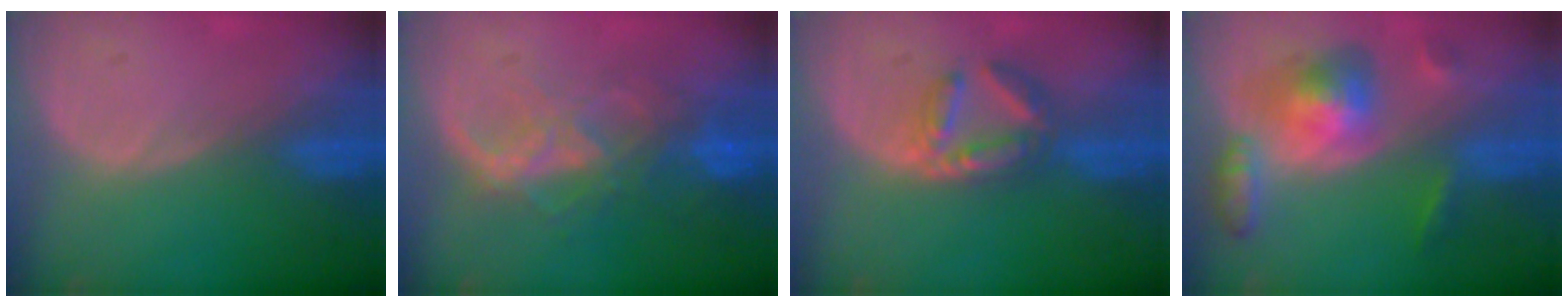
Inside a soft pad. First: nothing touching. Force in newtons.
{"total": 8.9, "press": 7.5, "slide": 4.8}
{"total": 6.0, "press": 5.7, "slide": 2.1}
{"total": 8.1, "press": 8.1, "slide": 0.5}